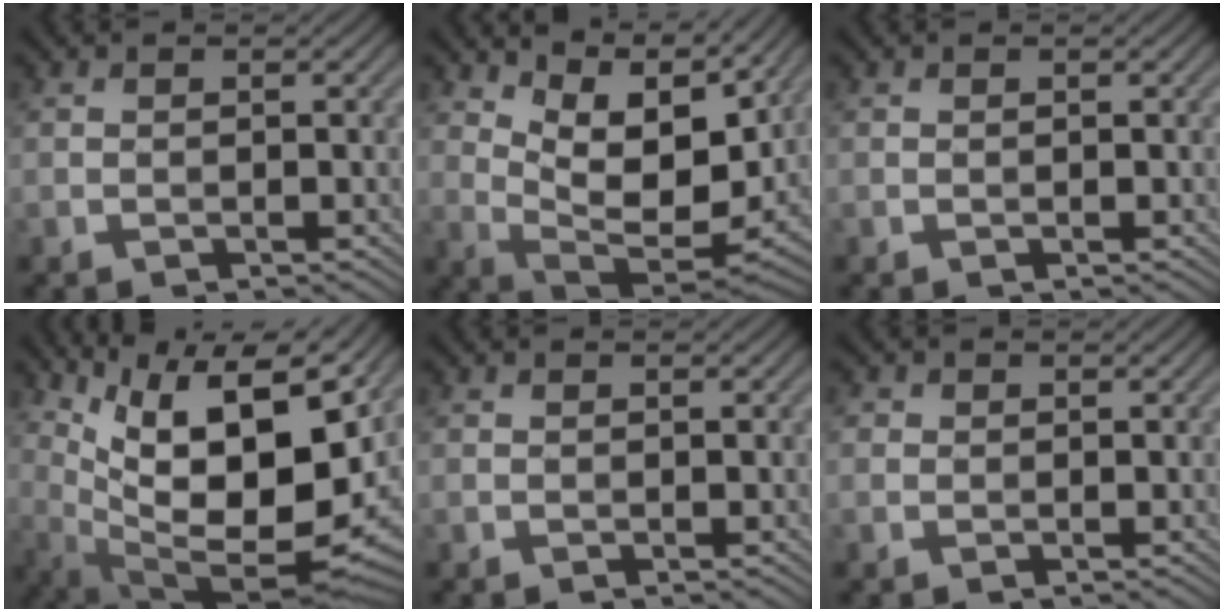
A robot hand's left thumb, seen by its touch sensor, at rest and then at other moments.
{"total": 11.6, "force": [6.4, 5.2, 8.2], "torque": [-0.169, -0.002, 0.122]}
{"total": 0.0}
{"total": 16.1, "force": [5.9, 6.4, 13.5], "torque": [-0.237, 0.018, 0.117]}
{"total": 0.0}
{"total": 1.2, "force": [0.4, 1.1, 0.3], "torque": [-0.005, 0.000, 0.004]}